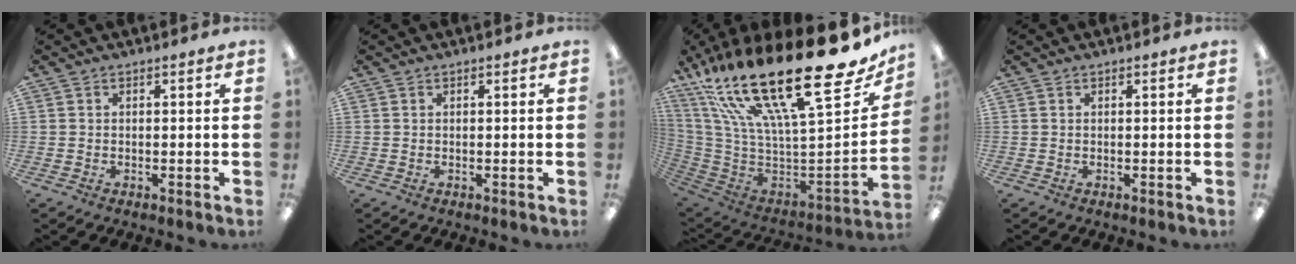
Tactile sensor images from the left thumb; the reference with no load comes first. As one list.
[{"total": 0.0}, {"total": 31.6, "force": [19.5, 9.7, 22.9], "torque": [-0.381, -0.170, 0.347]}, {"total": 0.0}]